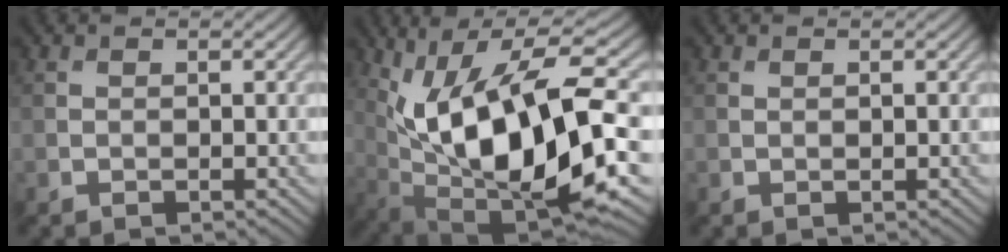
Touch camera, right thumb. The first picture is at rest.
{"total": 15.2, "force": [1.6, 5.6, 14.0], "torque": [-0.263, 0.002, 0.027]}
{"total": 0.0}